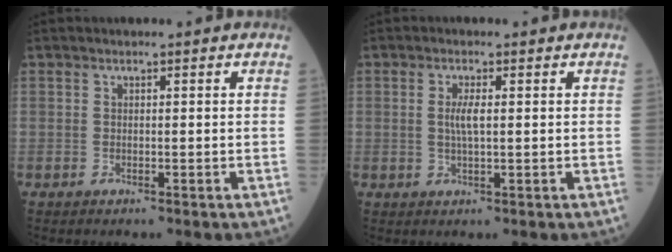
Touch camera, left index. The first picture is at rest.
{"total": 2.5, "force": [0.4, 0.3, 2.5], "torque": [-0.055, -0.002, 0.008]}